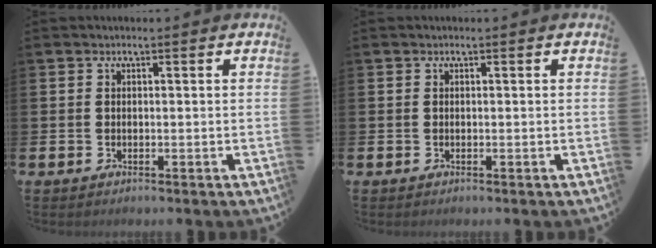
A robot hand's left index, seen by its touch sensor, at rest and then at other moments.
{"total": 0.0}